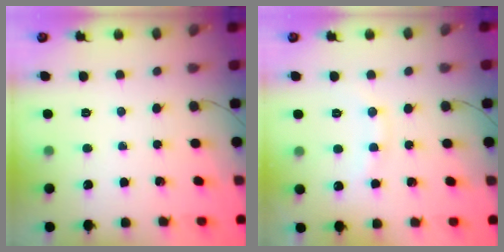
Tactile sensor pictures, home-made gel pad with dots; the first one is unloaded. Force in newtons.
{"total": 8.3, "press": 8.1, "slide": 1.4}